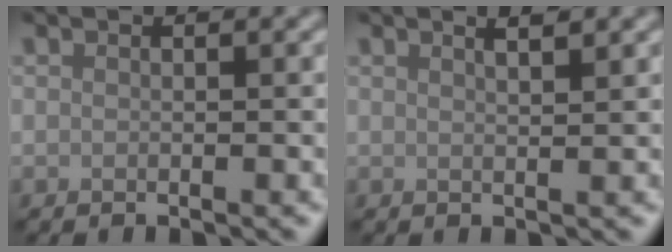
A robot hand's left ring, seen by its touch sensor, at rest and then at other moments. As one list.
[{"total": 2.2, "force": [1.4, 0.7, 1.5], "torque": [-0.005, 0.007, 0.001]}]